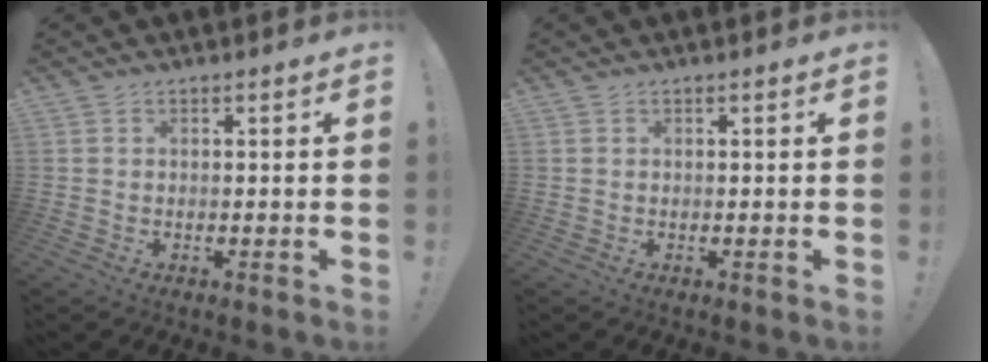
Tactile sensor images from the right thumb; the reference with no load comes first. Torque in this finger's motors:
{"motor_torque": [-0.05, 0.00, 0.04, -0.01, 0.01]}